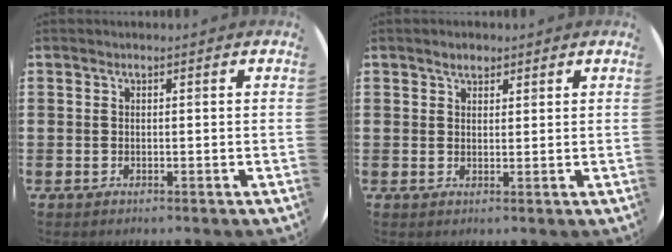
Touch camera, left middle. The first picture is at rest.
{"total": 1.8, "force": [1.5, 0.9, 0.5], "torque": [-0.004, 0.002, 0.027]}